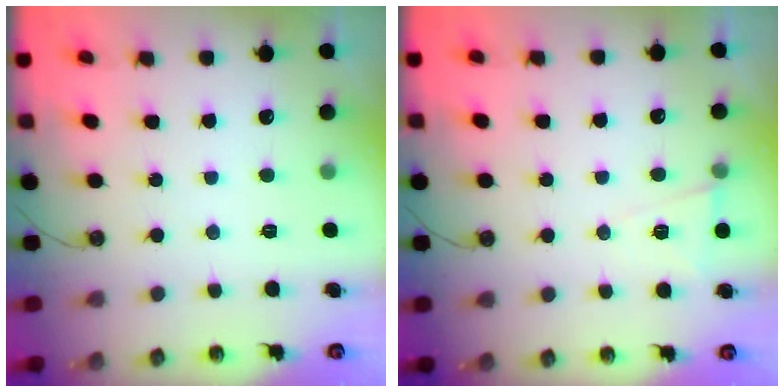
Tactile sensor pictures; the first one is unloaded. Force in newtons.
{"total": 6.6, "press": 5.1, "slide": 4.2}